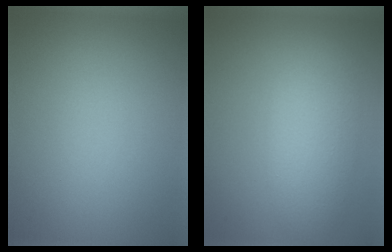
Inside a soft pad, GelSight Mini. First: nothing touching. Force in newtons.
{"total": 5.0, "press": 5.0, "slide": 0.3}